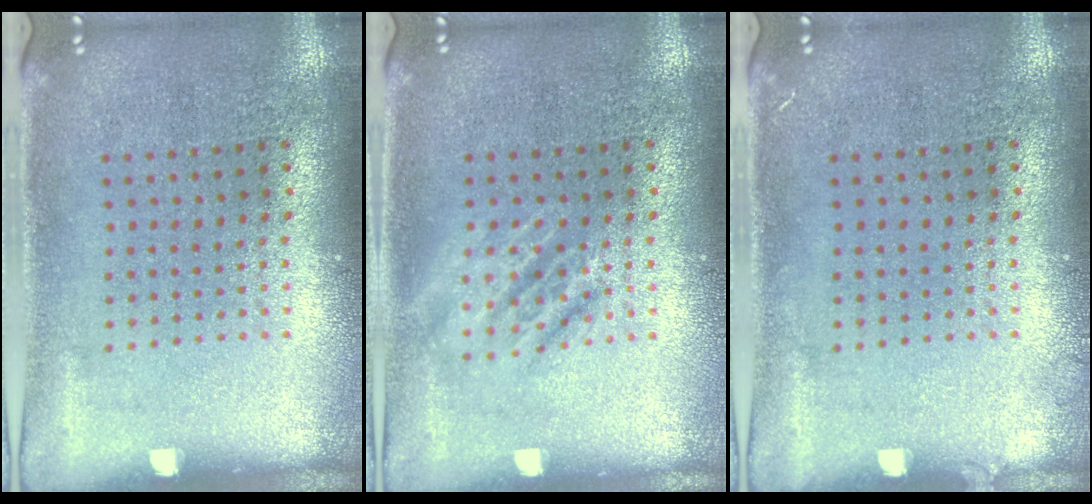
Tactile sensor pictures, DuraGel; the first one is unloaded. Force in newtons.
{"total": 2.0, "press": 2.0, "slide": 0.3}
{"total": 0.6, "press": 0.6, "slide": 0.2}